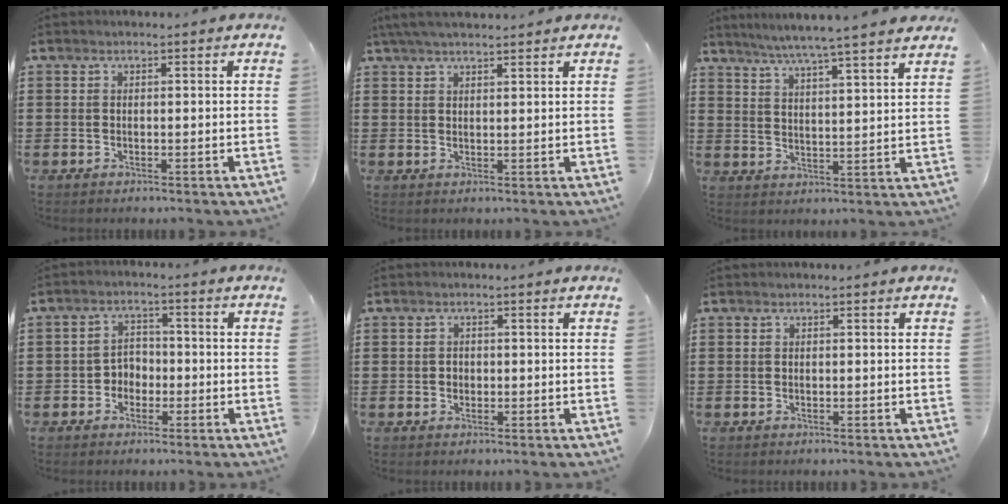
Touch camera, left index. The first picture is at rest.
{"total": 3.4, "force": [2.9, 0.4, 1.7], "torque": [-0.039, 0.002, 0.056]}
{"total": 5.5, "force": [4.9, -1.2, 2.2], "torque": [-0.060, -0.031, 0.081]}
{"total": 3.0, "force": [-1.7, 2.3, 0.8], "torque": [-0.024, 0.009, -0.039]}
{"total": 0.9, "force": [-0.1, 0.8, 0.4], "torque": [-0.010, 0.005, -0.002]}
{"total": 0.0}